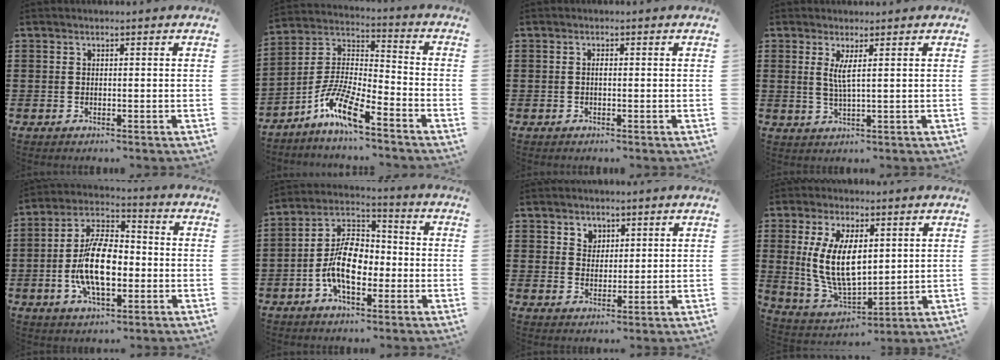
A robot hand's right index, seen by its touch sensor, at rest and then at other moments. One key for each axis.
{"total": 8.8, "fx": -6.3, "fy": 2.3, "fz": 5.7, "tx": -0.131, "ty": -0.006, "tz": -0.126}
{"total": 0.7, "fx": -0.1, "fy": 0.2, "fz": 0.7, "tx": -0.015, "ty": -0.002, "tz": -0.001}
{"total": 3.1, "fx": 1.0, "fy": 0.0, "fz": 2.9, "tx": -0.062, "ty": -0.004, "tz": 0.016}
{"total": 12.0, "fx": -2.2, "fy": 6.0, "fz": 10.2, "tx": -0.219, "ty": -0.005, "tz": -0.046}
{"total": 9.7, "fx": -2.5, "fy": 5.5, "fz": 7.6, "tx": -0.159, "ty": 0.006, "tz": -0.051}
{"total": 3.0, "fx": 1.9, "fy": 2.3, "fz": 0.2, "tx": -0.015, "ty": 0.010, "tz": 0.034}
{"total": 10.8, "fx": 1.8, "fy": 5.5, "fz": 9.1, "tx": -0.203, "ty": 0.004, "tz": 0.032}